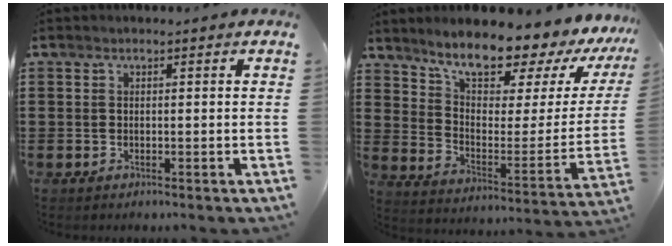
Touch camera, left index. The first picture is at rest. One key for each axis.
{"total": 9.7, "fx": 8.8, "fy": 2.2, "fz": 3.5, "tx": -0.082, "ty": -0.078, "tz": 0.146}